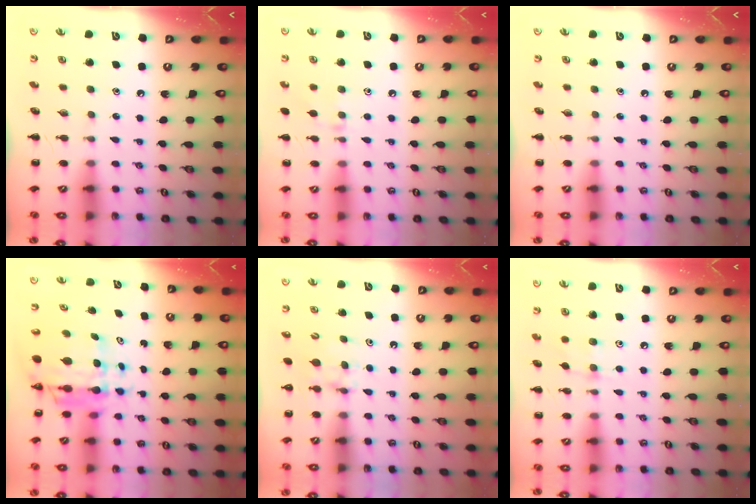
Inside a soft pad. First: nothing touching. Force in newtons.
{"total": 5.8, "press": 5.5, "slide": 1.9}
{"total": 0.0}
{"total": 8.1, "press": 7.8, "slide": 2.4}
{"total": 5.1, "press": 4.8, "slide": 1.6}
{"total": 5.6, "press": 5.5, "slide": 1.1}